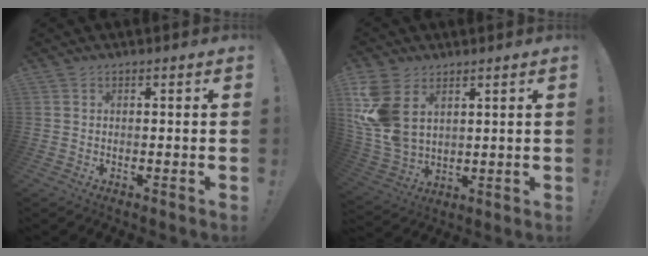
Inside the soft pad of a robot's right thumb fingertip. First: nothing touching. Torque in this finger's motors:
{"motor_torque": [0.38, 0.43, 0.36, 0.29, 0.13]}